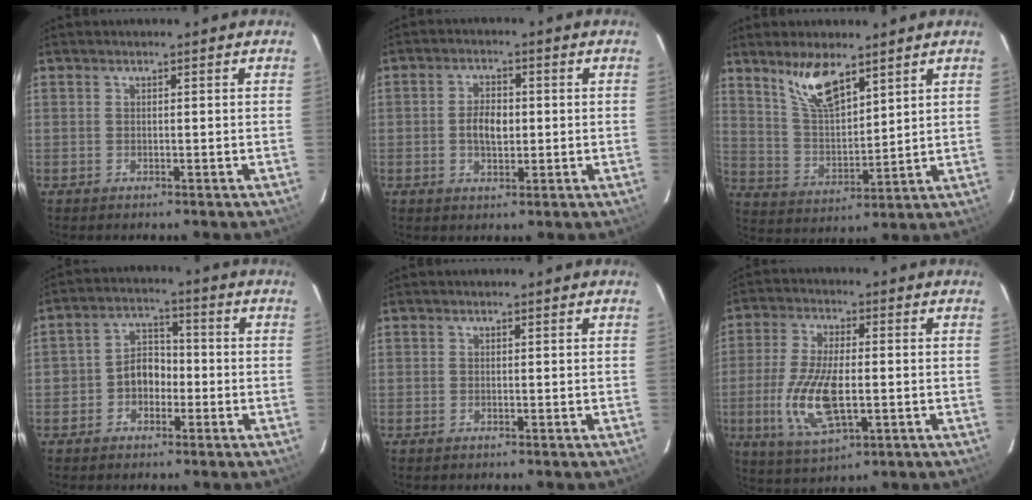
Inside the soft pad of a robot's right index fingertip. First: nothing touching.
{"total": 4.8, "force": [-0.3, 2.9, 3.8], "torque": [-0.072, 0.006, -0.003]}
{"total": 9.9, "force": [6.9, 3.4, 6.3], "torque": [-0.115, 0.003, 0.143]}
{"total": 5.9, "force": [-2.2, 4.7, 2.8], "torque": [-0.049, 0.022, -0.032]}
{"total": 0.0}
{"total": 12.7, "force": [-2.6, 5.0, 11.4], "torque": [-0.238, -0.012, -0.044]}